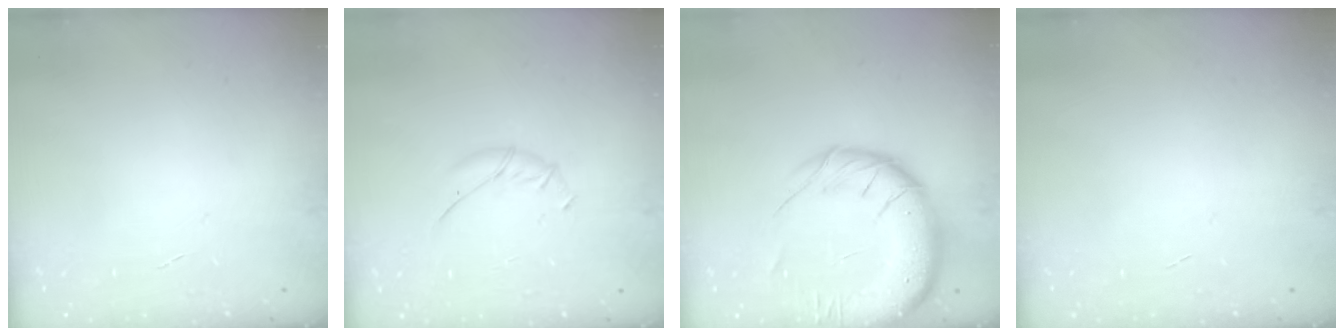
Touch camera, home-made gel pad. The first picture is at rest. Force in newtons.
{"total": 5.1, "press": 5.0, "slide": 0.8}
{"total": 18.2, "press": 17.7, "slide": 4.5}
{"total": 0.0}